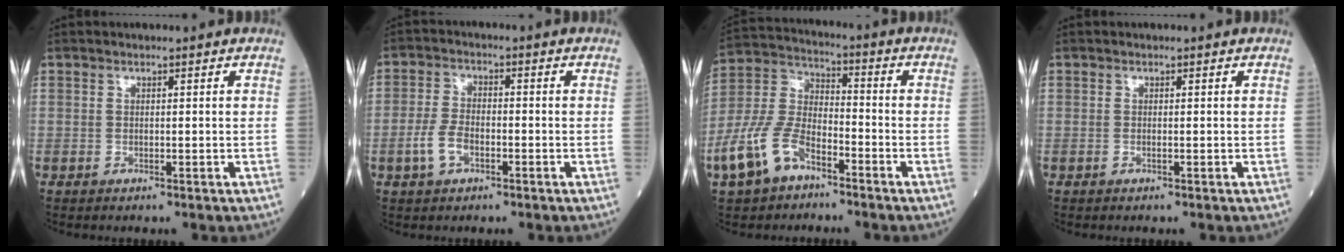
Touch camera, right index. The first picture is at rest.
{"total": 4.7, "force": [-1.8, 2.4, 3.5], "torque": [-0.082, 0.005, -0.036]}
{"total": 11.2, "force": [-6.3, 5.7, 7.3], "torque": [-0.182, 0.006, -0.126]}
{"total": 0.0}